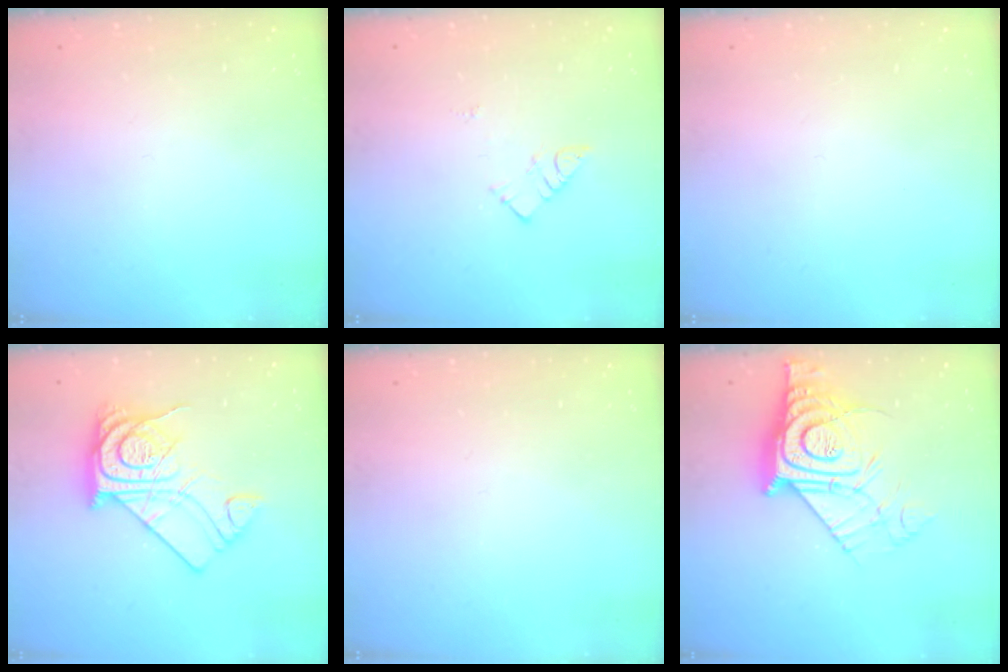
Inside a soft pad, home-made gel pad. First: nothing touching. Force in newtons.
{"total": 5.6, "press": 5.6, "slide": 0.1}
{"total": 1.6, "press": 1.6, "slide": 0.1}
{"total": 15.9, "press": 15.9, "slide": 1.4}
{"total": 0.0}
{"total": 16.2, "press": 16.1, "slide": 1.3}